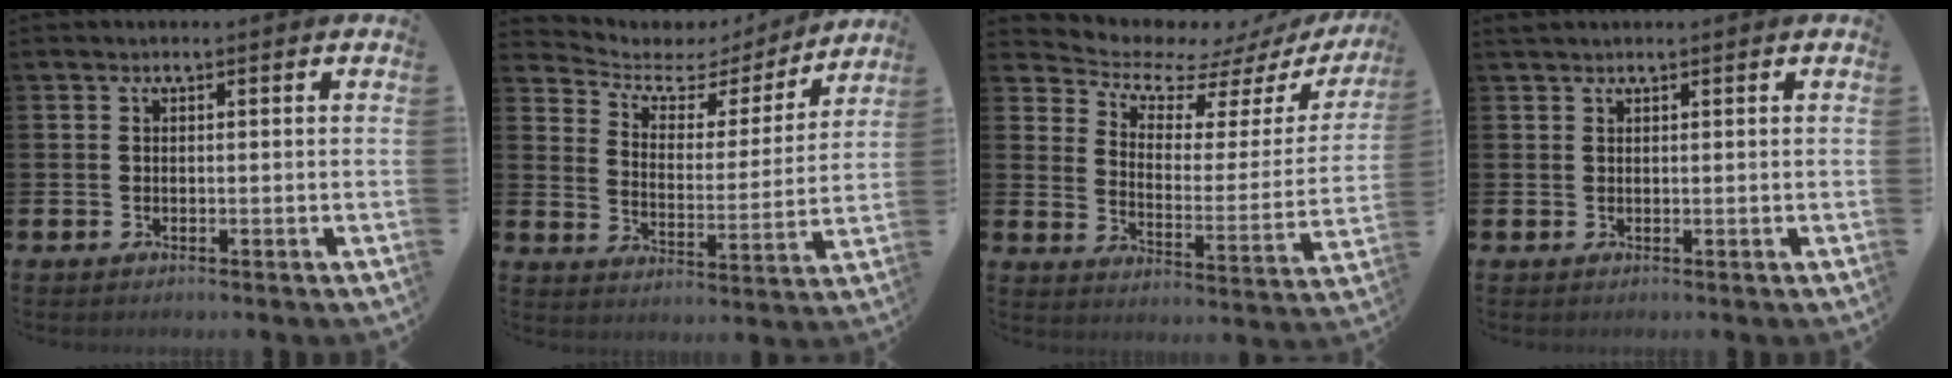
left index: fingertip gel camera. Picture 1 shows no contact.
{"total": 5.2, "force": [4.2, 2.5, 1.6], "torque": [-0.055, -0.034, 0.063]}
{"total": 7.1, "force": [6.4, 2.5, 1.5], "torque": [-0.066, -0.057, 0.108]}
{"total": 0.9, "force": [0.9, 0.1, 0.3], "torque": [-0.005, 0.002, 0.016]}